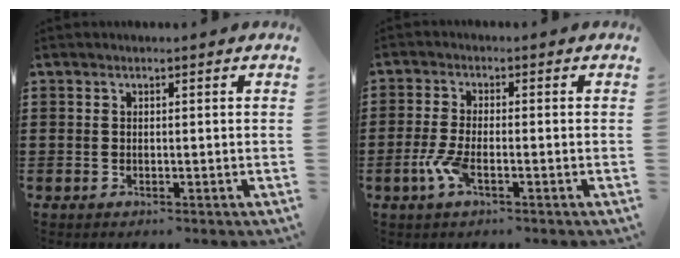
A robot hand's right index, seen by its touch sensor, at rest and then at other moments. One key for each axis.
{"total": 4.0, "fx": -1.9, "fy": 1.0, "fz": 3.5, "tx": -0.085, "ty": -0.008, "tz": -0.041}